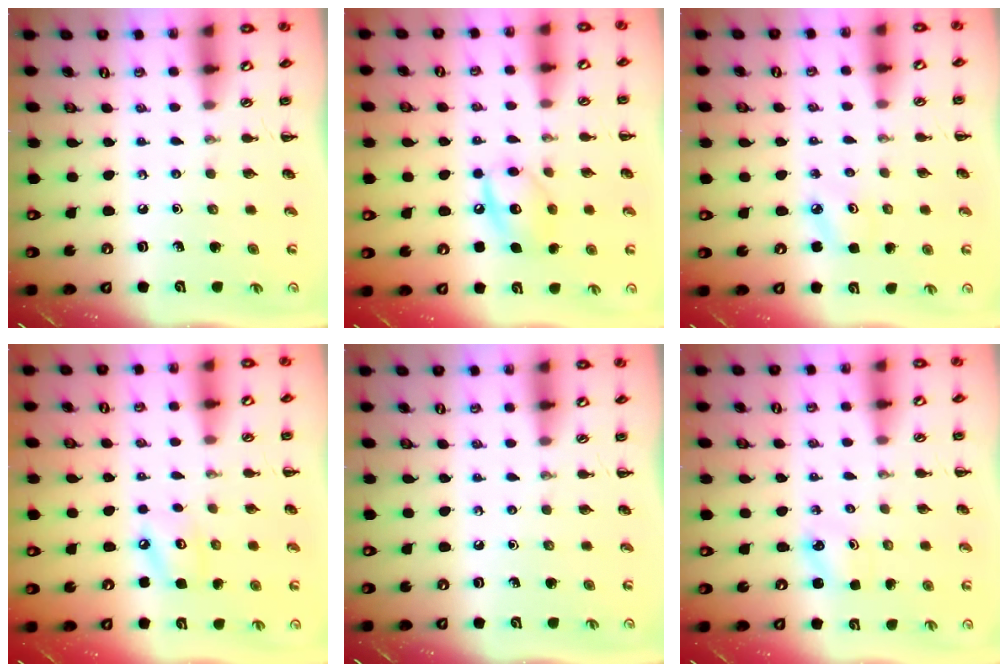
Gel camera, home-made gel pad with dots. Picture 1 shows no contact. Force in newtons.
{"total": 11.3, "press": 11.3, "slide": 1.0}
{"total": 4.3, "press": 4.2, "slide": 1.0}
{"total": 5.1, "press": 5.0, "slide": 0.9}
{"total": 0.0}
{"total": 2.0, "press": 2.0, "slide": 0.6}